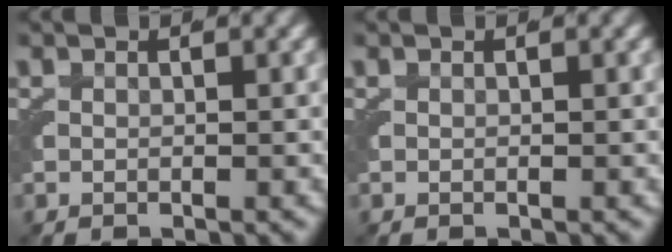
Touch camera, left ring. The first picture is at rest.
{"total": 0.0}